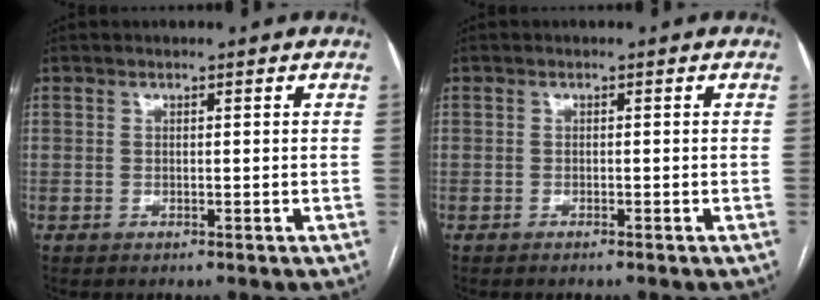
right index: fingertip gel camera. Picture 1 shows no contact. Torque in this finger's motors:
{"motor_torque": [-0.03, 0.05, 0.09, 0.01]}